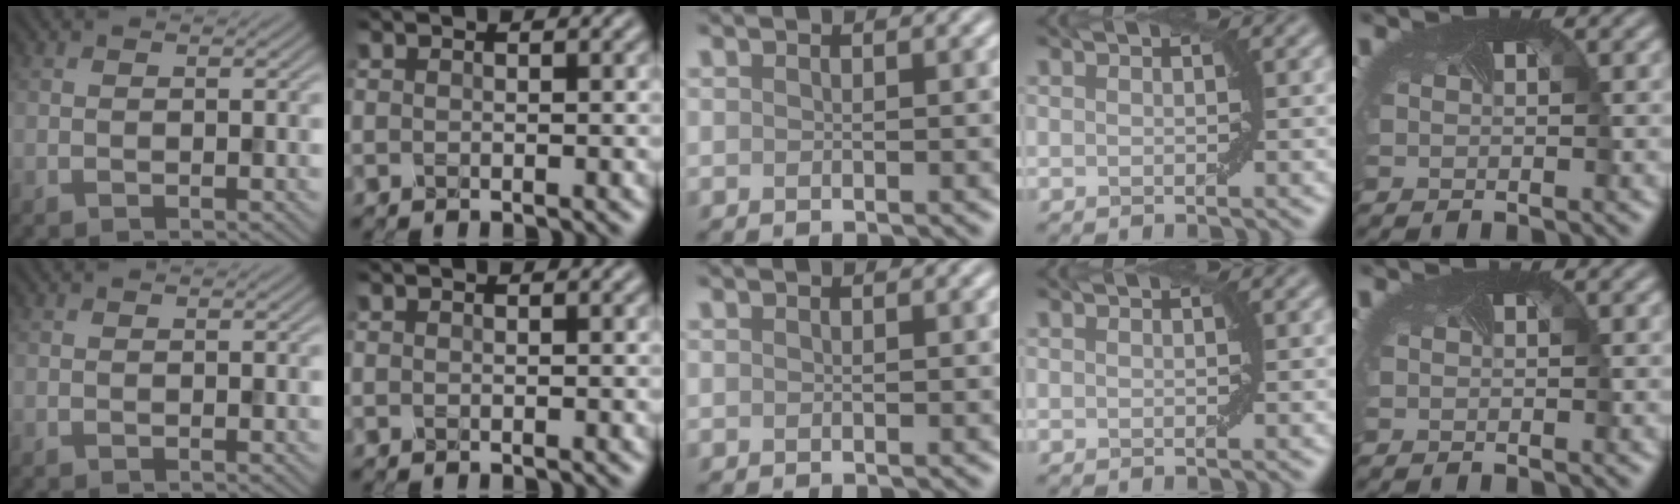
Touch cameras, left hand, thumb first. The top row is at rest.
{}